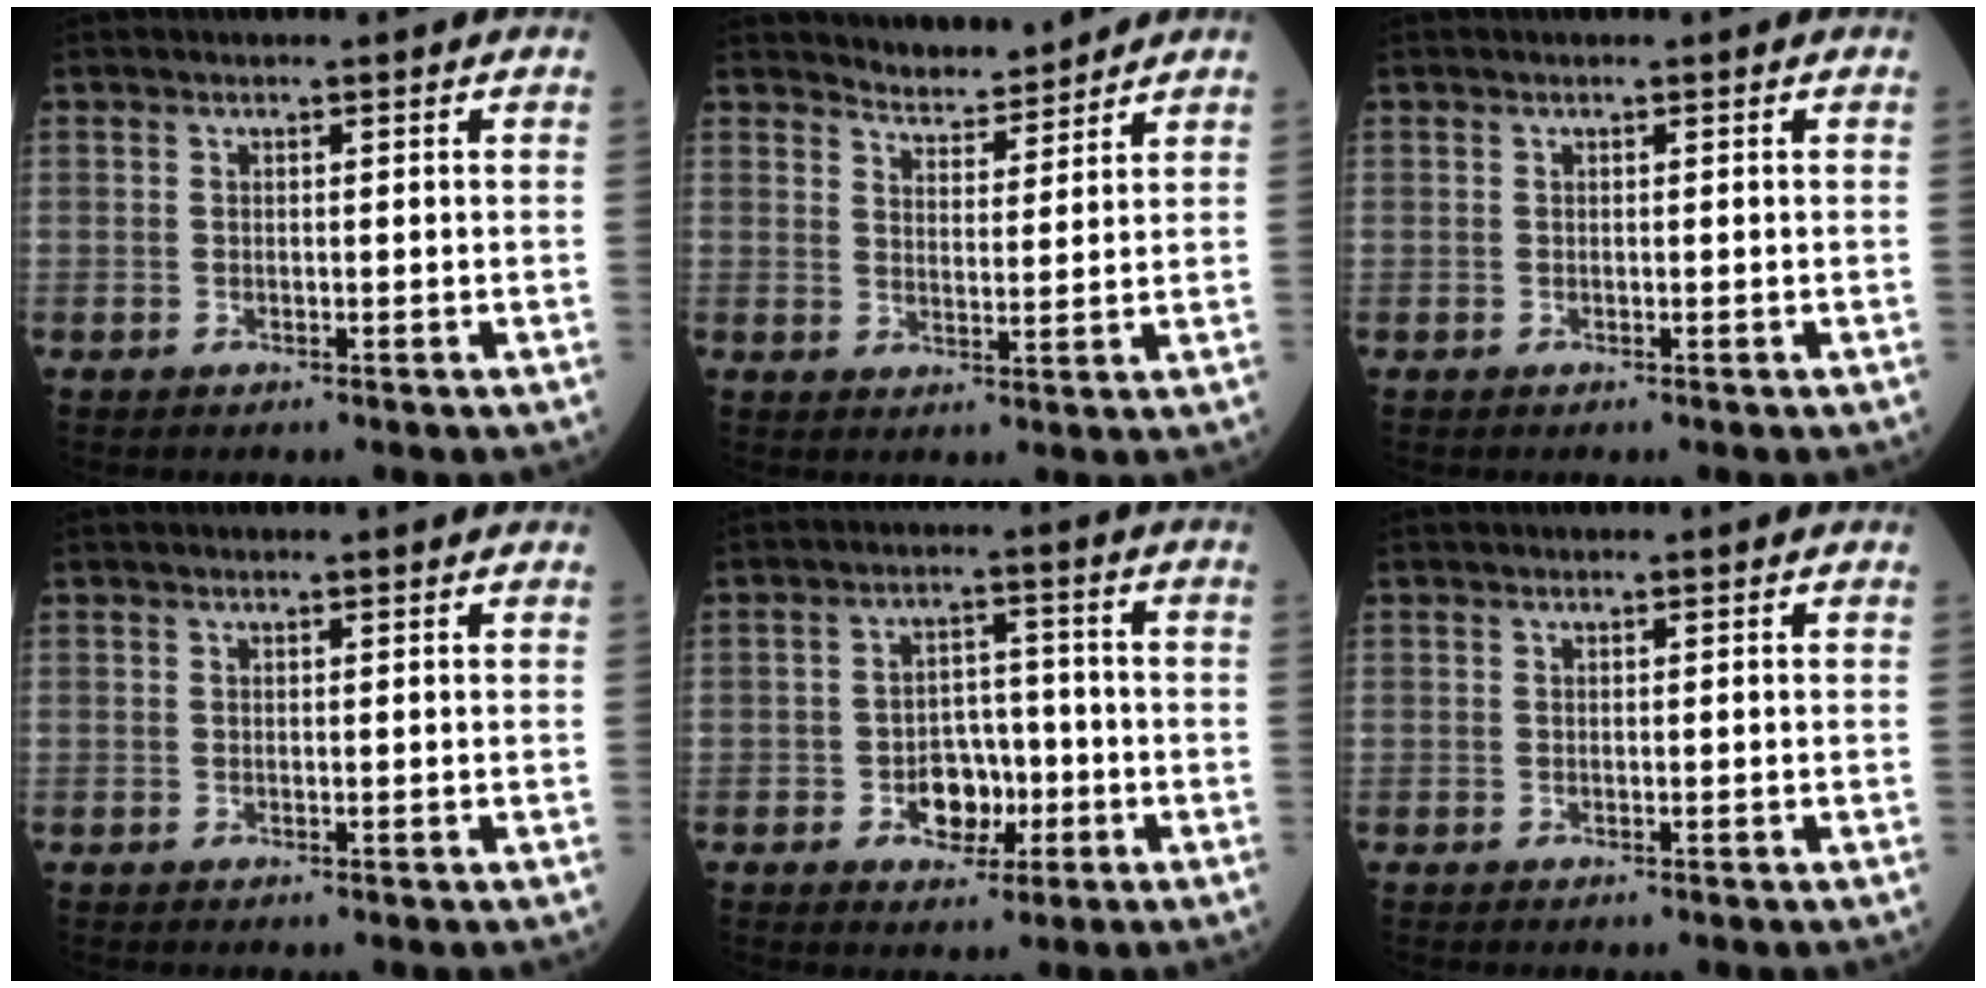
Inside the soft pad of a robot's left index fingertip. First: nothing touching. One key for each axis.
{"total": 5.0, "fx": 5.0, "fy": 0.7, "fz": 0.1, "tx": -0.010, "ty": 0.005, "tz": 0.081}
{"total": 0.0}
{"total": 1.0, "fx": 0.9, "fy": 0.0, "fz": 0.3, "tx": -0.009, "ty": 0.007, "tz": 0.015}
{"total": 6.0, "fx": -2.1, "fy": 4.0, "fz": 3.9, "tx": -0.065, "ty": 0.013, "tz": -0.032}
{"total": 0.0}